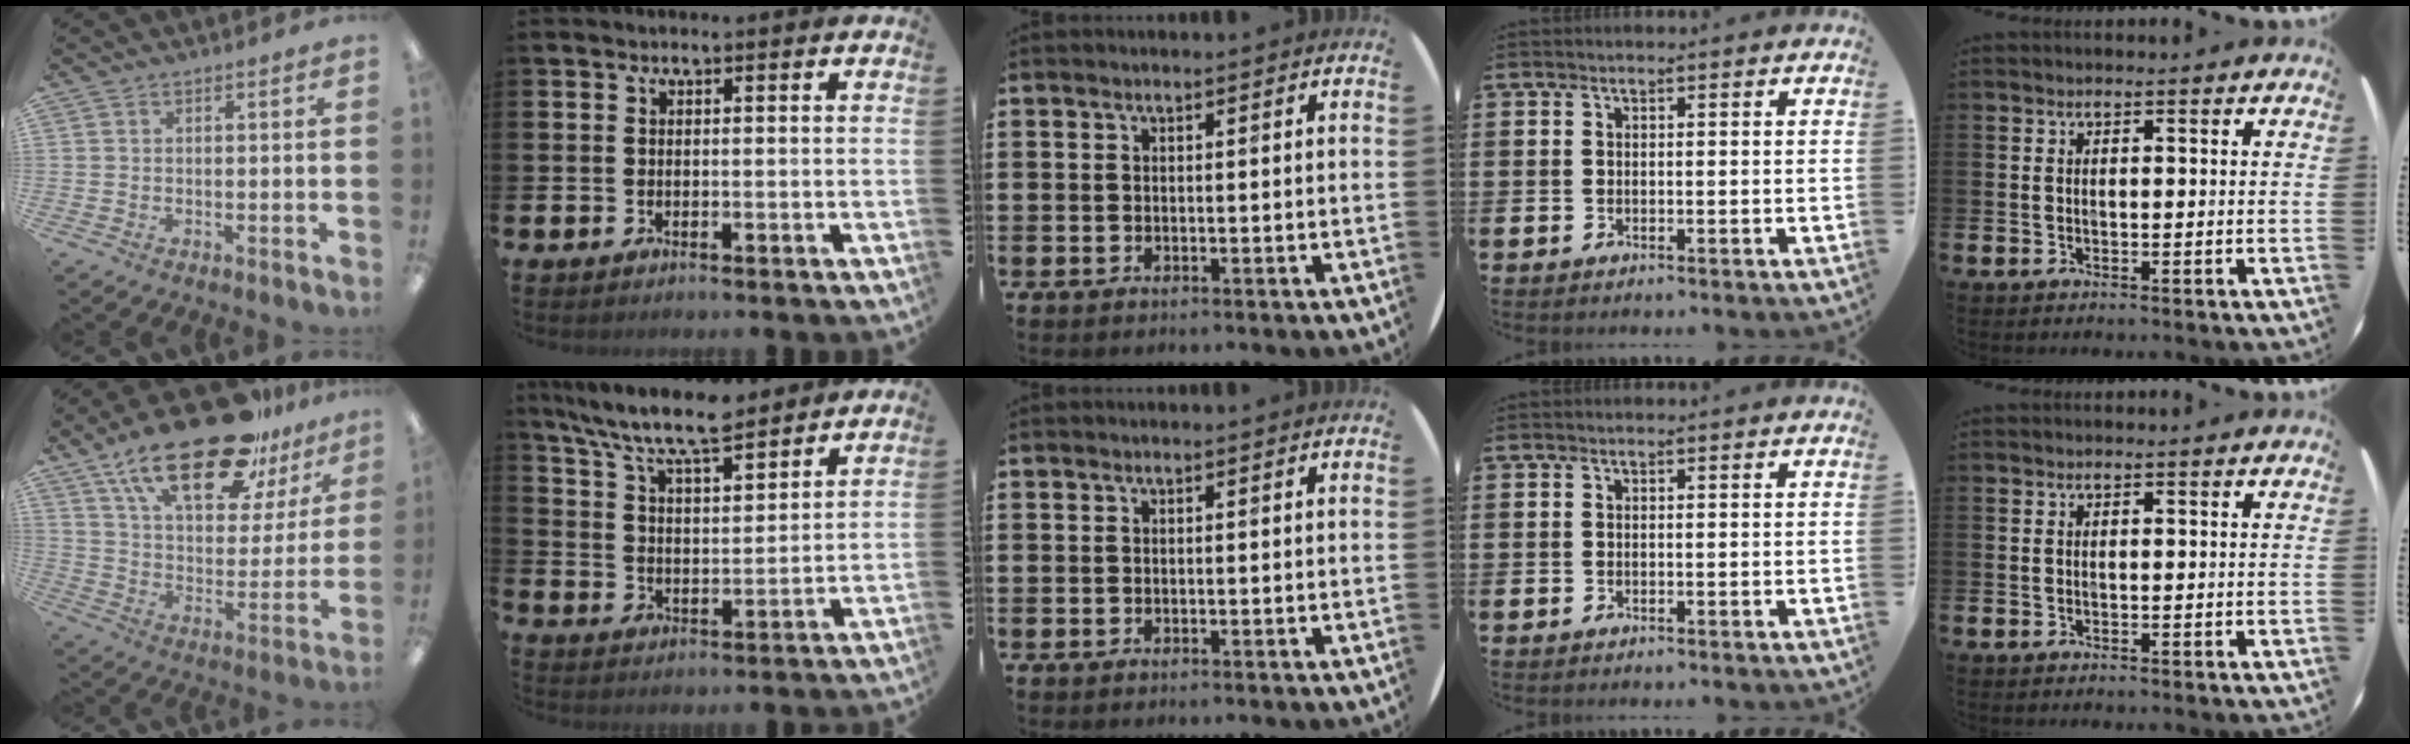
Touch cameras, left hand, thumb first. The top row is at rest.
{"thumb": {"total": 24.6, "force": [17.0, 9.7, 14.8], "torque": [-0.238, -0.098, 0.290]}, "index": {"total": 9.5, "force": [8.6, 1.7, 3.8], "torque": [-0.099, -0.048, 0.151]}}